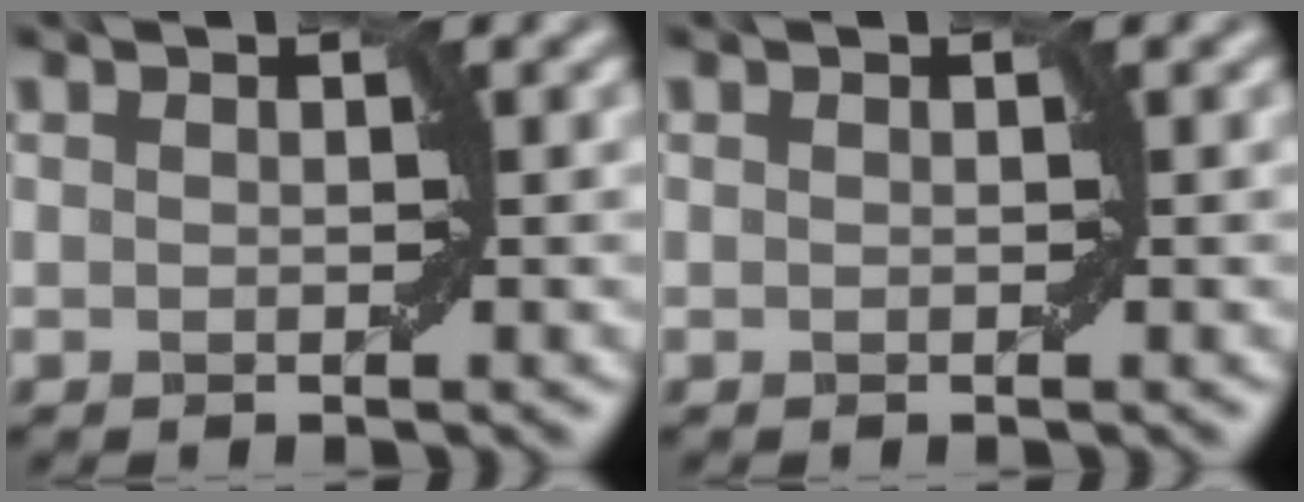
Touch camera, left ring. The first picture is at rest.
{"total": 0.0}